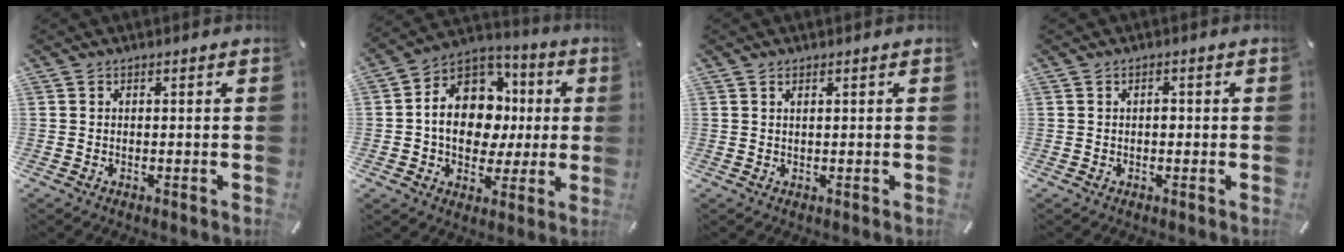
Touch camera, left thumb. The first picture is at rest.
{"total": 15.2, "force": [0.1, 12.4, 8.7], "torque": [-0.153, 0.001, 0.008]}
{"total": 0.7, "force": [0.3, 0.1, 0.6], "torque": [-0.010, 0.001, 0.006]}
{"total": 1.2, "force": [-0.1, 0.8, 0.9], "torque": [-0.018, 0.004, -0.003]}